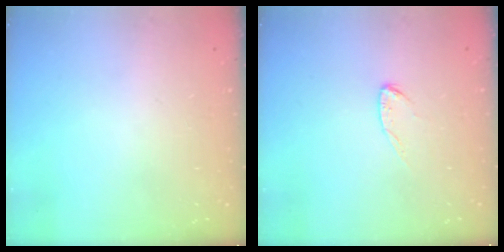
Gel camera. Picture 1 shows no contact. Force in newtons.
{"total": 4.4, "press": 4.4, "slide": 0.3}